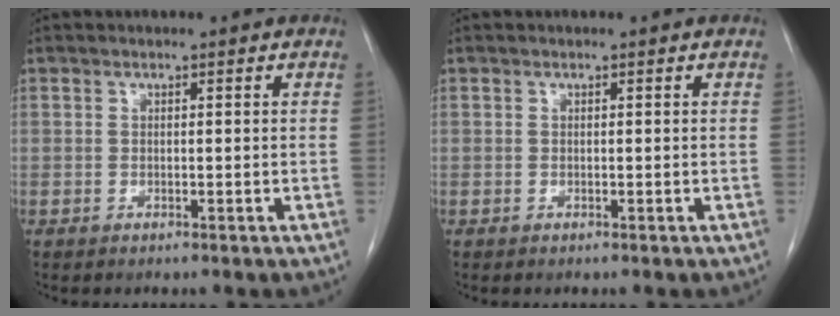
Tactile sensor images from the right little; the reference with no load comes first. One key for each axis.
{"total": 0.0}